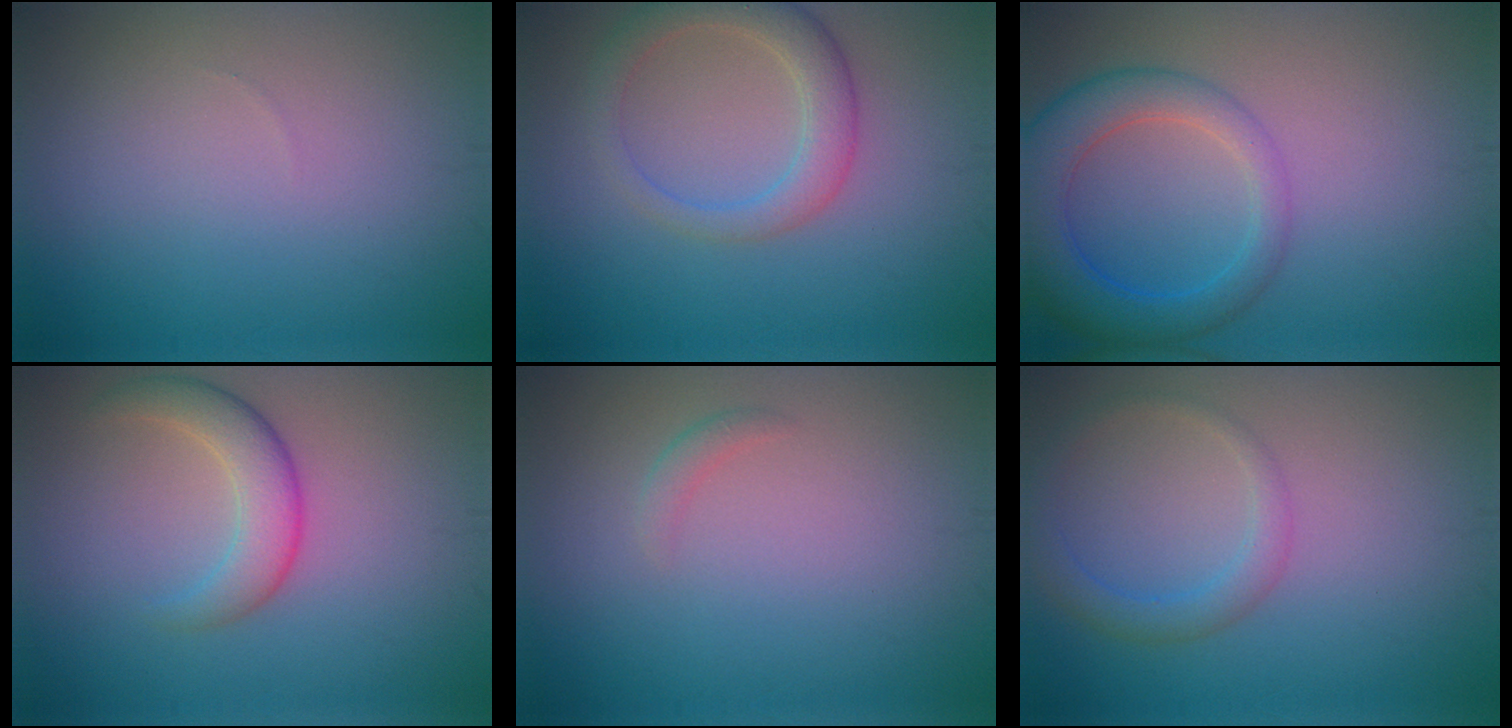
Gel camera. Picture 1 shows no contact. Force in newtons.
{"total": 3.6, "press": 3.5, "slide": 0.2}
{"total": 5.5, "press": 5.5, "slide": 0.3}
{"total": 3.6, "press": 3.6, "slide": 0.2}
{"total": 0.9, "press": 0.9, "slide": 0.0}
{"total": 2.3, "press": 2.3, "slide": 0.1}